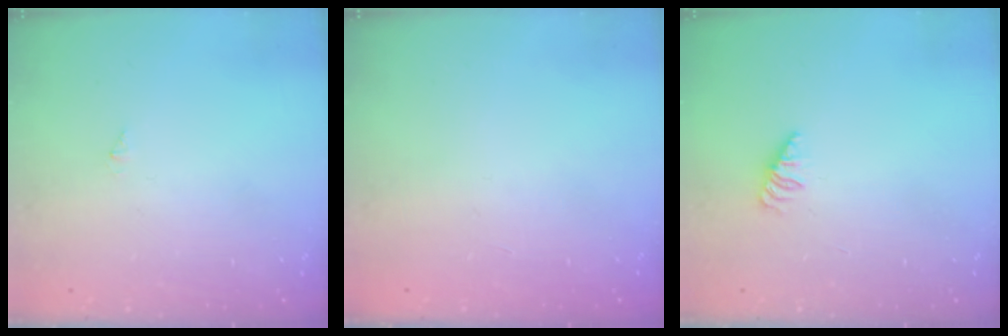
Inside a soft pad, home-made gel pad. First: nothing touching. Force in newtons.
{"total": 0.0}
{"total": 1.1, "press": 1.1, "slide": 0.3}